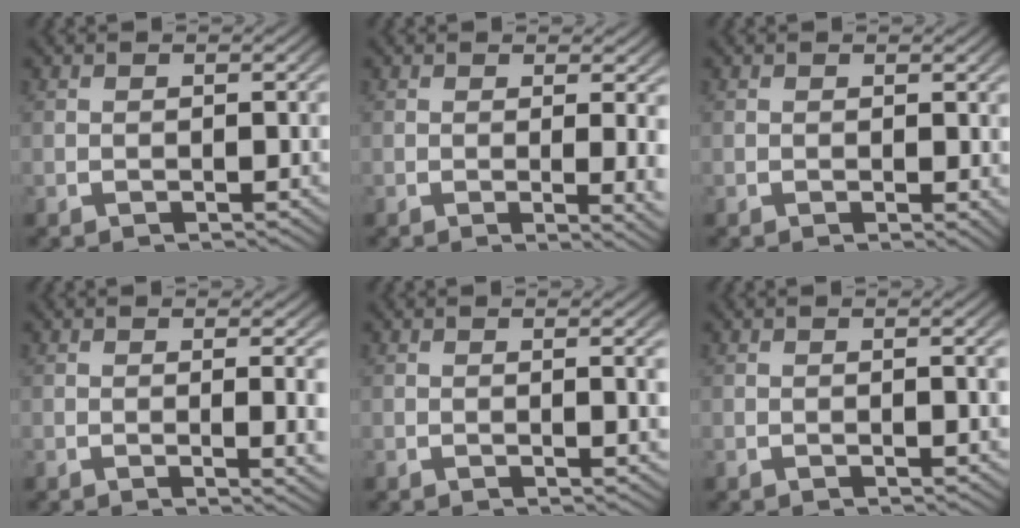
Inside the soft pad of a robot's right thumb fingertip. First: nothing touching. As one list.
[{"total": 2.9, "force": [0.2, 0.6, 2.9], "torque": [-0.036, -0.011, 0.003]}, {"total": 0.7, "force": [0.4, 0.3, 0.5], "torque": [-0.004, -0.003, 0.006]}, {"total": 2.7, "force": [0.3, 0.4, 2.7], "torque": [-0.034, -0.004, 0.004]}, {"total": 1.6, "force": [0.5, -0.1, 1.5], "torque": [-0.020, 0.000, 0.009]}, {"total": 0.9, "force": [0.3, -0.2, 0.8], "torque": [-0.013, 0.001, 0.006]}]